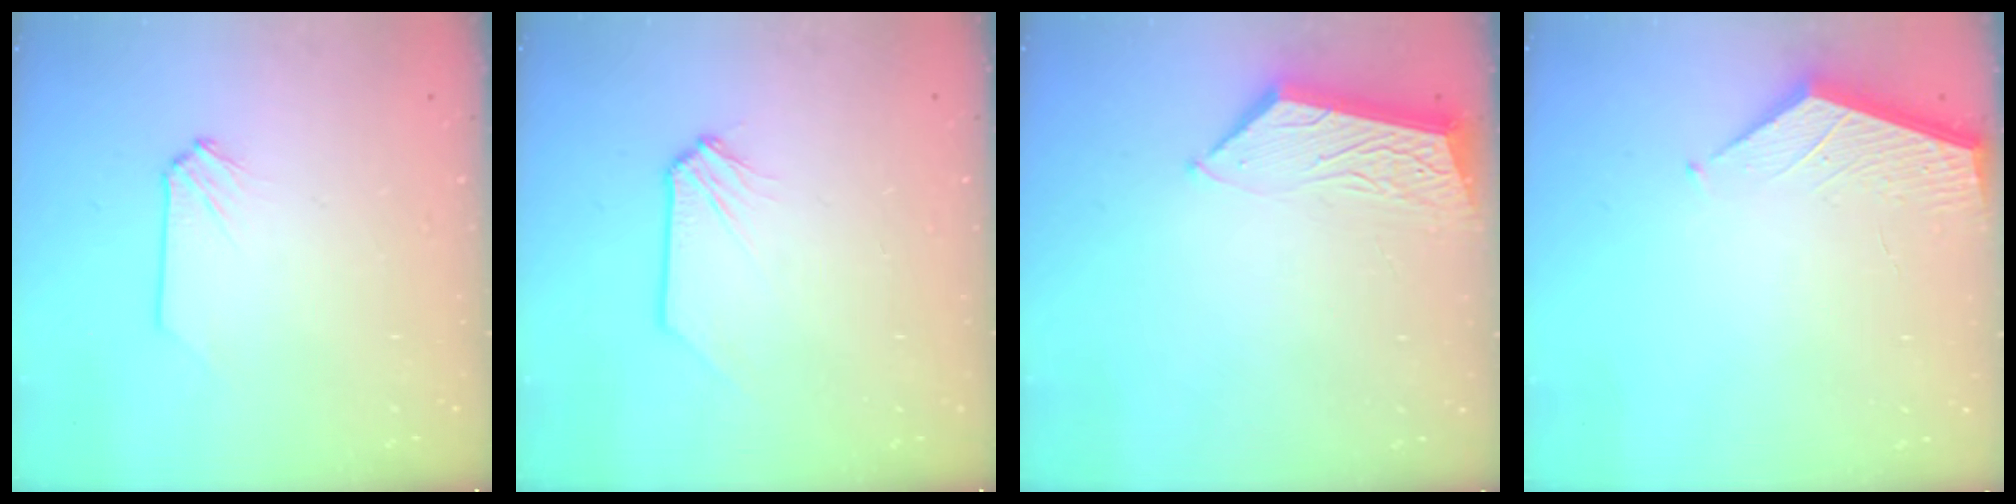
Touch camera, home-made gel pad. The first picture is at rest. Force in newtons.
{"total": 0.6, "press": 0.6, "slide": 0.1}
{"total": 6.4, "press": 6.4, "slide": 0.2}
{"total": 2.4, "press": 2.4, "slide": 0.2}